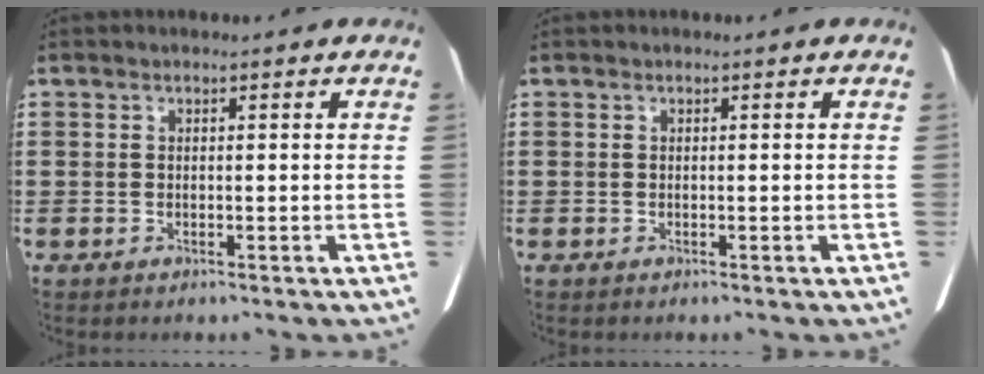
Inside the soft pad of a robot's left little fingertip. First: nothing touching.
{"total": 0.0}